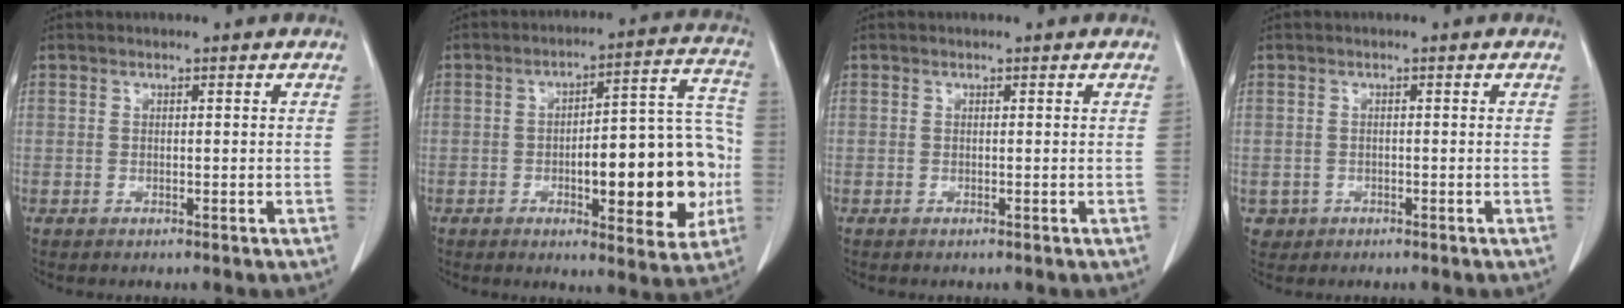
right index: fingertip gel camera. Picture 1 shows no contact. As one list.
[{"total": 17.6, "force": [-3.3, 5.3, 16.5], "torque": [-0.199, 0.037, -0.035]}, {"total": 0.0}, {"total": 2.0, "force": [-0.7, 1.8, 0.0], "torque": [0.001, 0.007, -0.010]}]